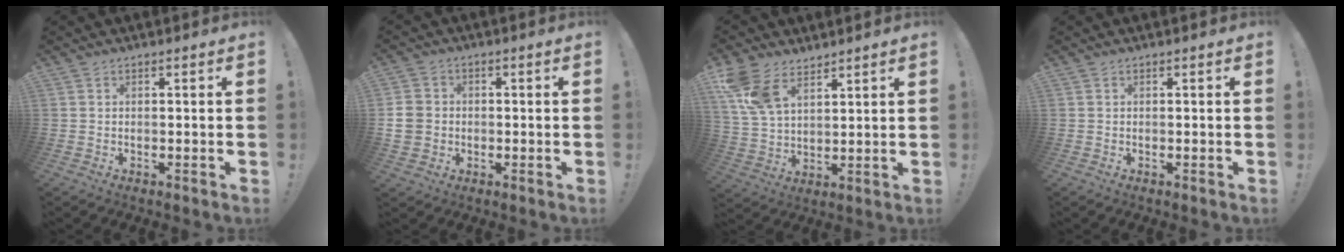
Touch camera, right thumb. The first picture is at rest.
{"total": 7.0, "force": [-0.3, 6.3, 3.1], "torque": [-0.060, 0.009, -0.004]}
{"total": 11.6, "force": [7.5, 6.6, 5.9], "torque": [-0.117, -0.027, 0.151]}
{"total": 0.0}